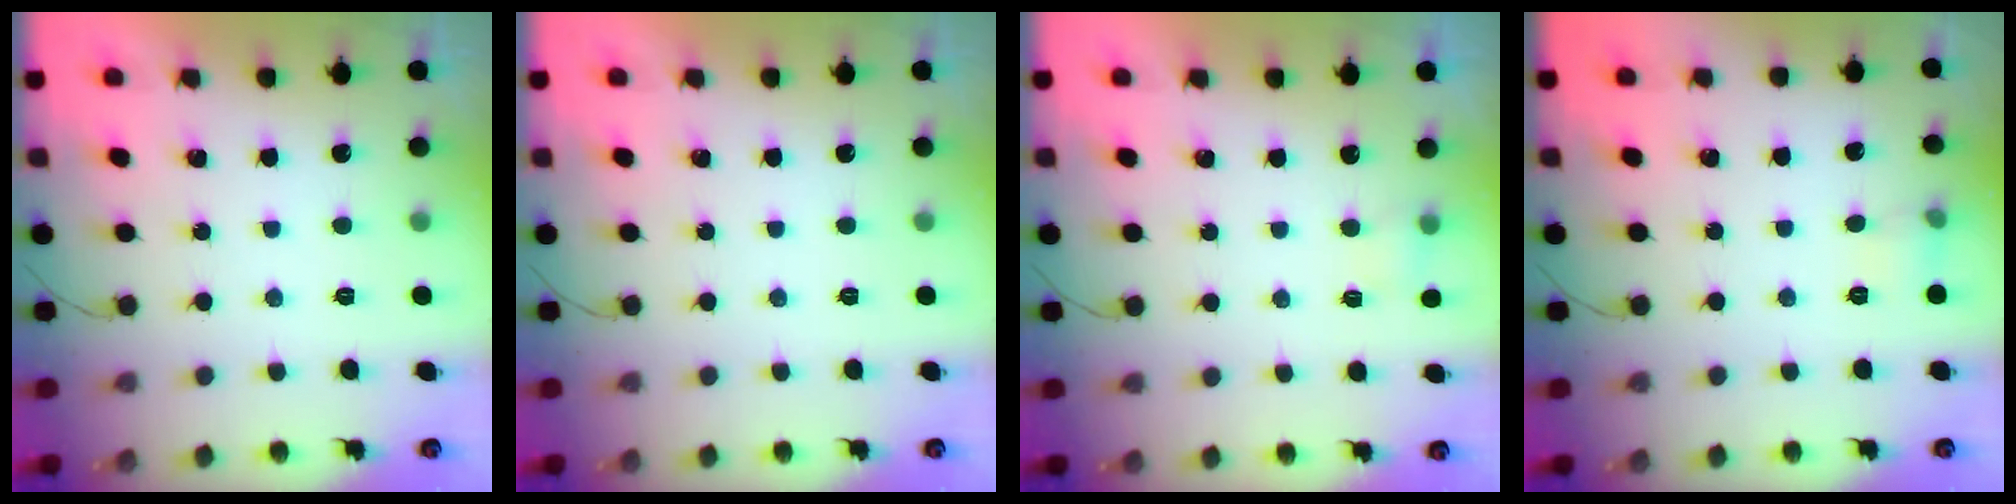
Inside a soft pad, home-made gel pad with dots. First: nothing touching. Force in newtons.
{"total": 0.0}
{"total": 2.6, "press": 2.5, "slide": 0.7}
{"total": 5.4, "press": 5.2, "slide": 1.7}